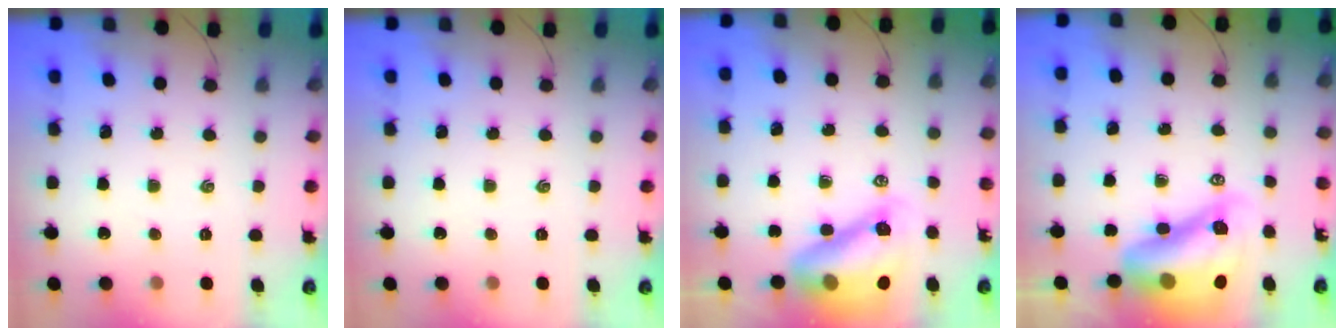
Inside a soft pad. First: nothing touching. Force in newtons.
{"total": 0.0}
{"total": 13.9, "press": 13.2, "slide": 4.5}
{"total": 15.3, "press": 14.6, "slide": 4.4}